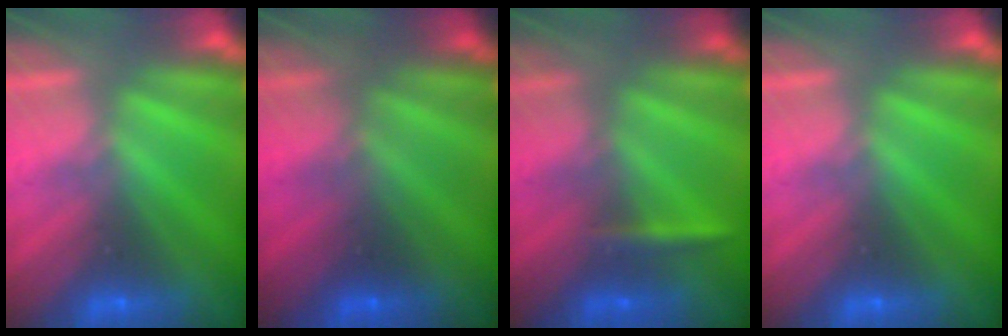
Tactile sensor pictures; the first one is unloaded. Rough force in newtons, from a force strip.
{"total": 1.7}
{"total": 2.3}
{"total": 0.0}